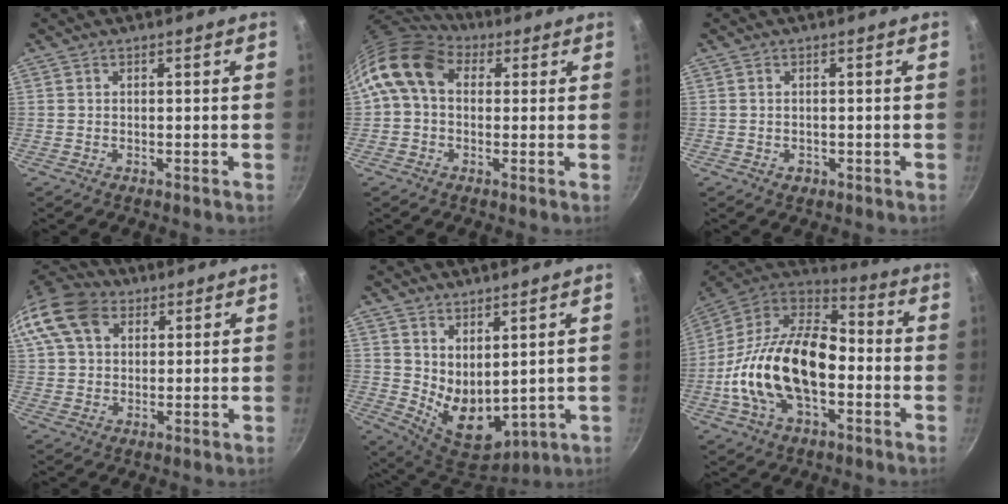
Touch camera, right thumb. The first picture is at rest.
{"total": 12.1, "force": [2.8, 8.8, 7.8], "torque": [-0.129, 0.019, 0.029]}
{"total": 1.4, "force": [-0.5, 1.0, 0.9], "torque": [-0.013, 0.001, -0.004]}
{"total": 14.0, "force": [5.5, 10.0, 8.0], "torque": [-0.154, 0.017, 0.089]}
{"total": 10.4, "force": [3.7, 5.8, 7.8], "torque": [-0.104, -0.052, 0.088]}
{"total": 24.3, "force": [-4.2, 14.1, 19.4], "torque": [-0.344, 0.047, -0.088]}